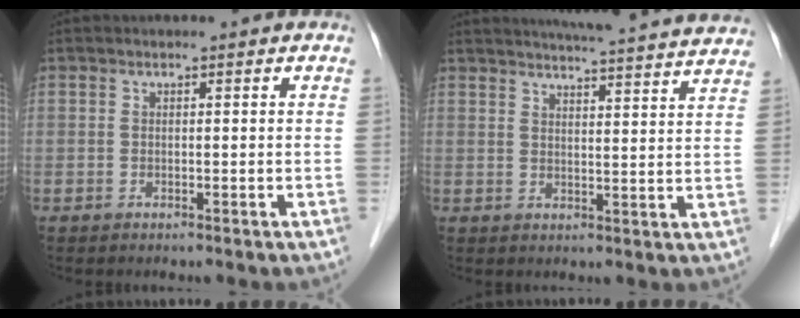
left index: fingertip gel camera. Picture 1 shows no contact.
{"total": 19.6, "force": [18.5, 0.4, 6.2], "torque": [-0.091, -0.023, 0.222]}